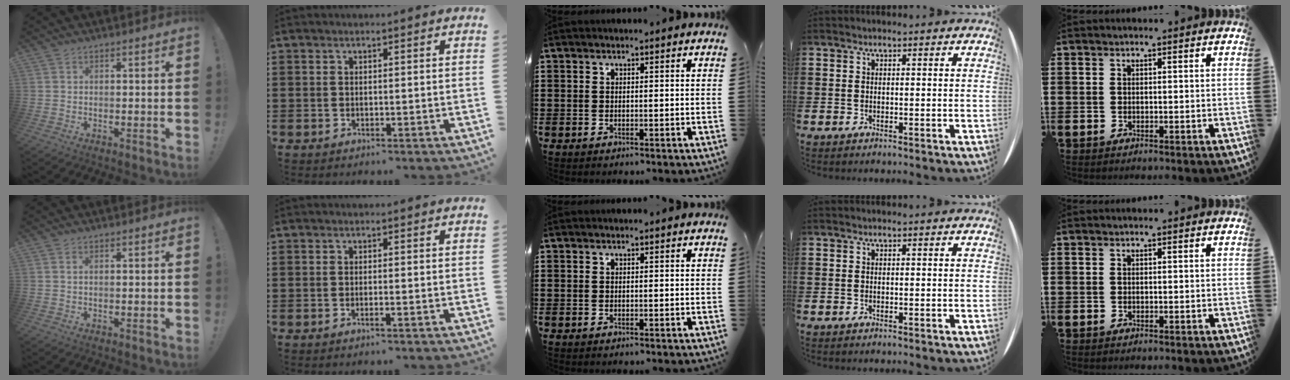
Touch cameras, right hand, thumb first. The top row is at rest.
{"thumb": {"total": 0.7, "force": [0.1, 0.1, 0.7], "torque": [-0.020, 0.004, 0.003]}, "index": {"total": 0.8, "force": [-0.4, -0.1, 0.7], "torque": [-0.011, -0.005, -0.007]}}